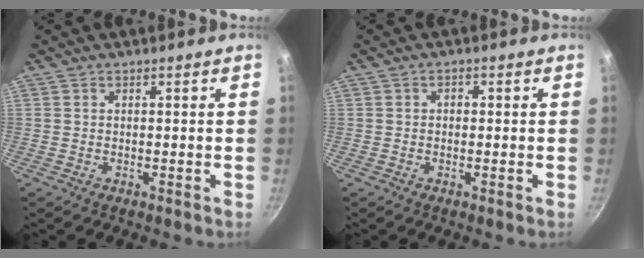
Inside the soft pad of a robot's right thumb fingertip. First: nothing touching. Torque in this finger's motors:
{"motor_torque": [-0.39, 0.18, -0.17, 0.02, 0.06]}